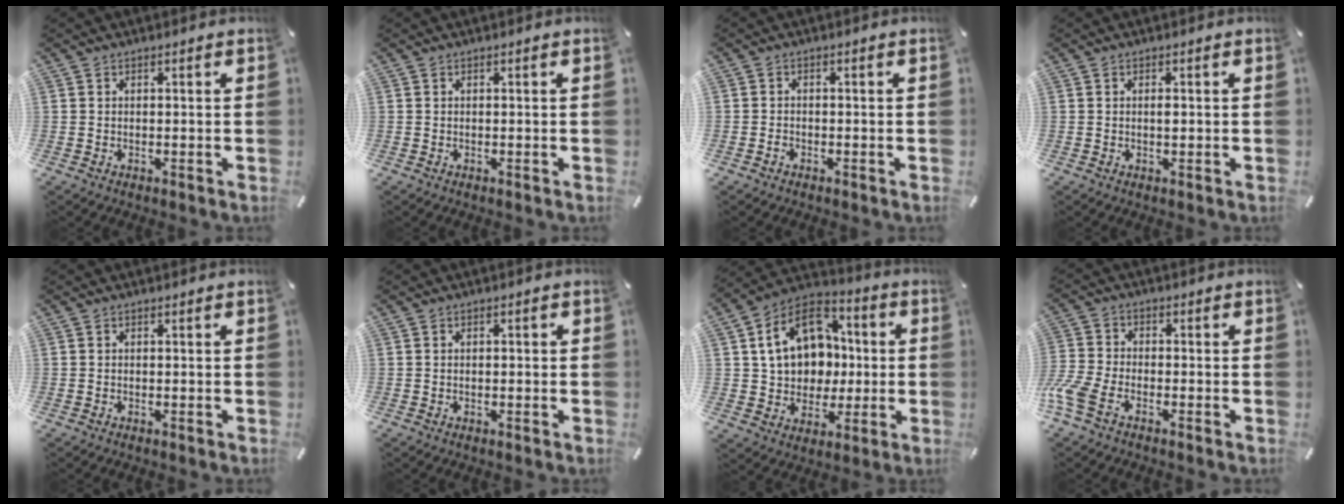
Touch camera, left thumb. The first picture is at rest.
{"total": 0.0}
{"total": 1.6, "force": [-0.8, 1.4, 0.3], "torque": [-0.005, 0.005, -0.018]}
{"total": 1.1, "force": [0.0, 0.4, 1.0], "torque": [-0.020, 0.001, -0.001]}
{"total": 0.0}
{"total": 1.0, "force": [-0.2, 0.5, 0.9], "torque": [-0.016, 0.002, -0.005]}
{"total": 16.9, "force": [2.3, 14.0, 9.1], "torque": [-0.167, 0.006, 0.051]}
{"total": 6.4, "force": [-3.8, 3.3, 3.9], "torque": [-0.112, -0.002, -0.080]}